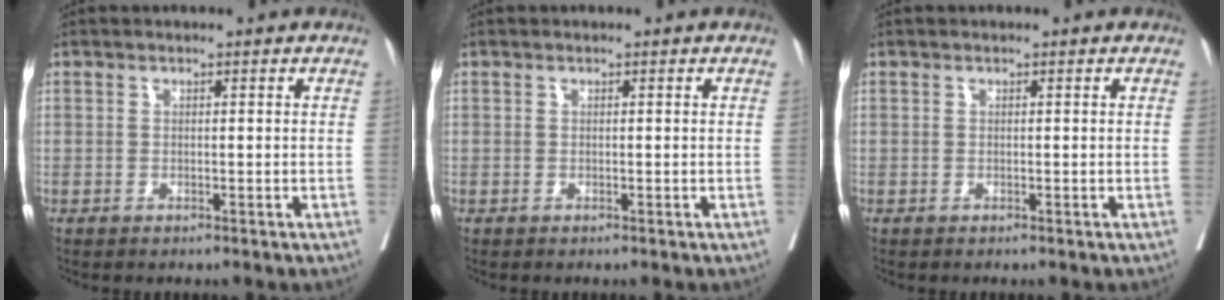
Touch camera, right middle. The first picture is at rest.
{"total": 0.0}
{"total": 0.0}